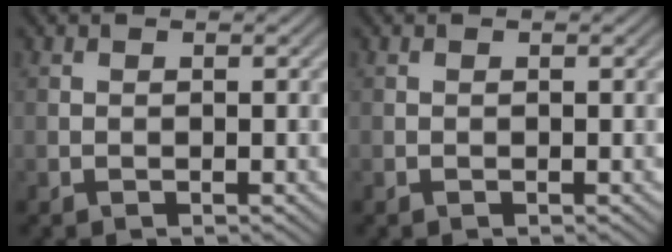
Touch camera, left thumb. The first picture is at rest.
{"total": 0.0}